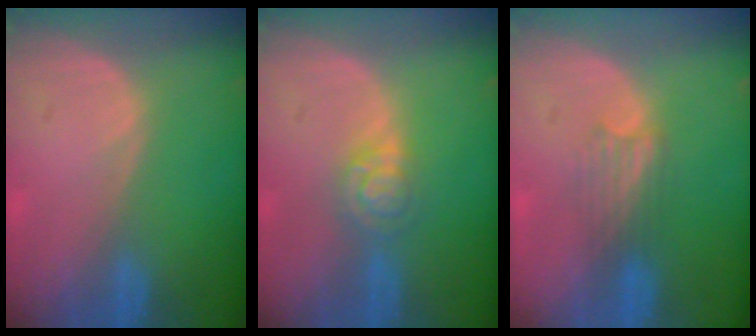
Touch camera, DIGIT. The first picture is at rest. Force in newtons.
{"total": 4.7, "press": 3.9, "slide": 2.6}
{"total": 3.2, "press": 2.9, "slide": 1.4}